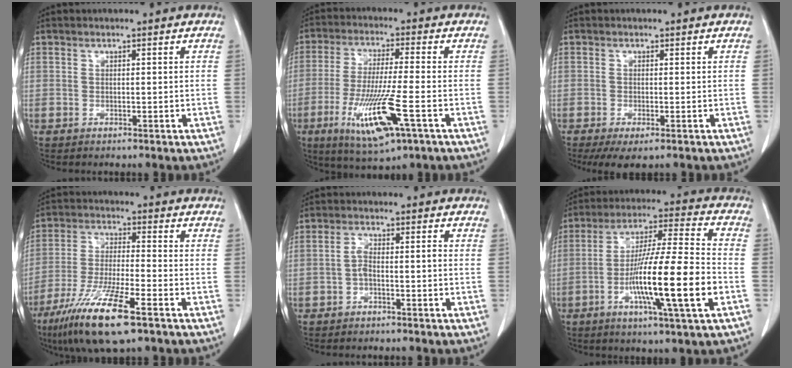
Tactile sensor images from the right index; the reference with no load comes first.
{"total": 12.8, "force": [-4.9, 1.0, 11.7], "torque": [-0.235, -0.031, -0.083]}
{"total": 4.0, "force": [-2.4, 1.3, 2.9], "torque": [-0.049, -0.010, -0.035]}
{"total": 13.2, "force": [-7.8, 1.6, 10.6], "torque": [-0.211, -0.030, -0.140]}
{"total": 2.7, "force": [-1.0, 0.7, 2.4], "torque": [-0.044, 0.010, -0.018]}
{"total": 16.9, "force": [-5.0, 0.2, 16.1], "torque": [-0.287, -0.010, -0.089]}